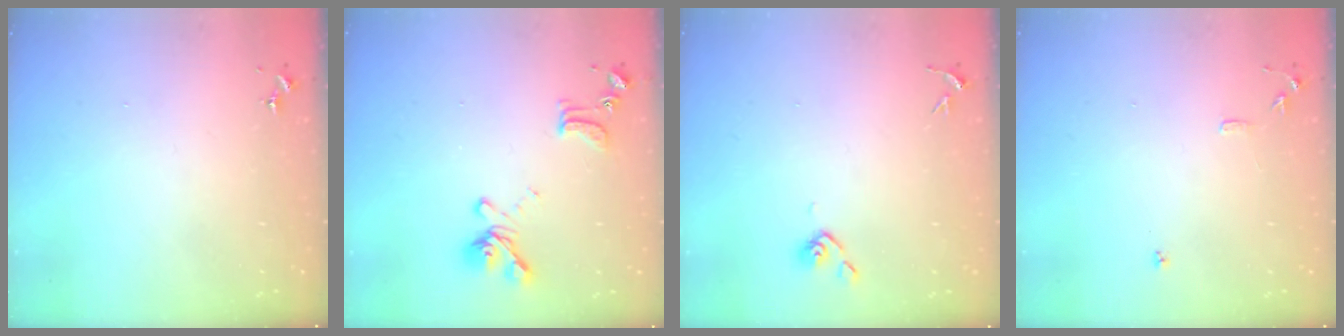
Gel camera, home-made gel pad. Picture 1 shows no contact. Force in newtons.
{"total": 13.5, "press": 13.4, "slide": 1.4}
{"total": 4.3, "press": 4.2, "slide": 0.9}
{"total": 7.3, "press": 7.3, "slide": 0.8}